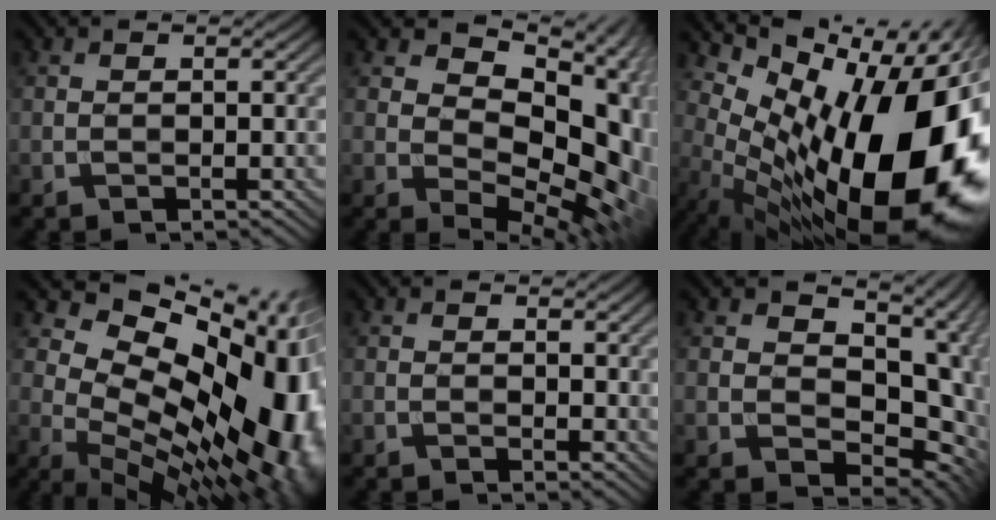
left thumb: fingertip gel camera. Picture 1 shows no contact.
{"total": 14.7, "force": [3.0, 9.4, 10.8], "torque": [-0.142, -0.007, 0.054]}
{"total": 19.8, "force": [-0.9, 10.4, 16.8], "torque": [-0.258, -0.033, 0.005]}
{"total": 18.6, "force": [2.5, 11.4, 14.5], "torque": [-0.191, -0.010, 0.070]}
{"total": 1.9, "force": [1.2, 1.1, 1.0], "torque": [-0.014, -0.004, 0.022]}
{"total": 14.8, "force": [1.4, 9.5, 11.2], "torque": [-0.147, -0.016, 0.040]}